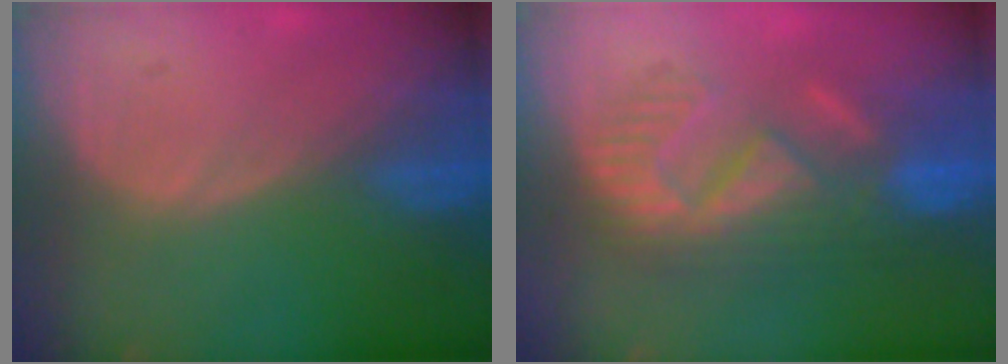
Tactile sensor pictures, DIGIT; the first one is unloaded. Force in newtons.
{"total": 9.2, "press": 8.9, "slide": 2.1}